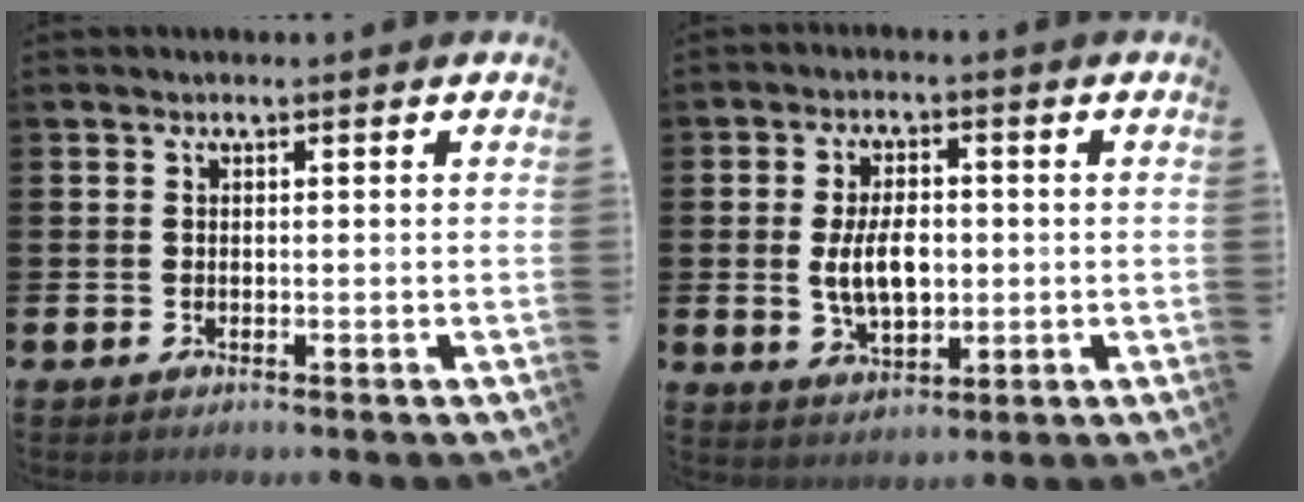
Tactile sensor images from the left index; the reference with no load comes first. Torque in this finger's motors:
{"motor_torque": [0.68, 0.12, 0.83, 0.08]}